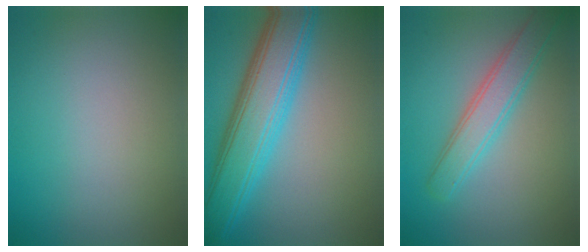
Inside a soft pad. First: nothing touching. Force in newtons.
{"total": 8.0, "press": 8.0, "slide": 0.4}
{"total": 3.7, "press": 3.7, "slide": 0.1}